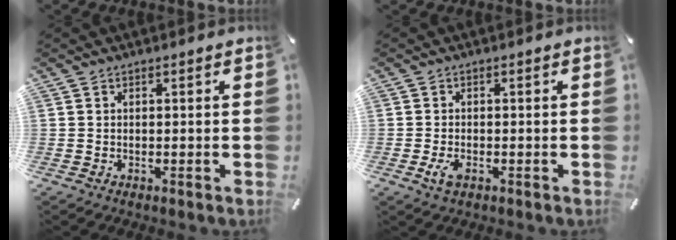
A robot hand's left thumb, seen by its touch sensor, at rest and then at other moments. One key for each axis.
{"total": 2.6, "fx": -0.9, "fy": 1.2, "fz": 2.1, "tx": -0.055, "ty": -0.006, "tz": -0.021}